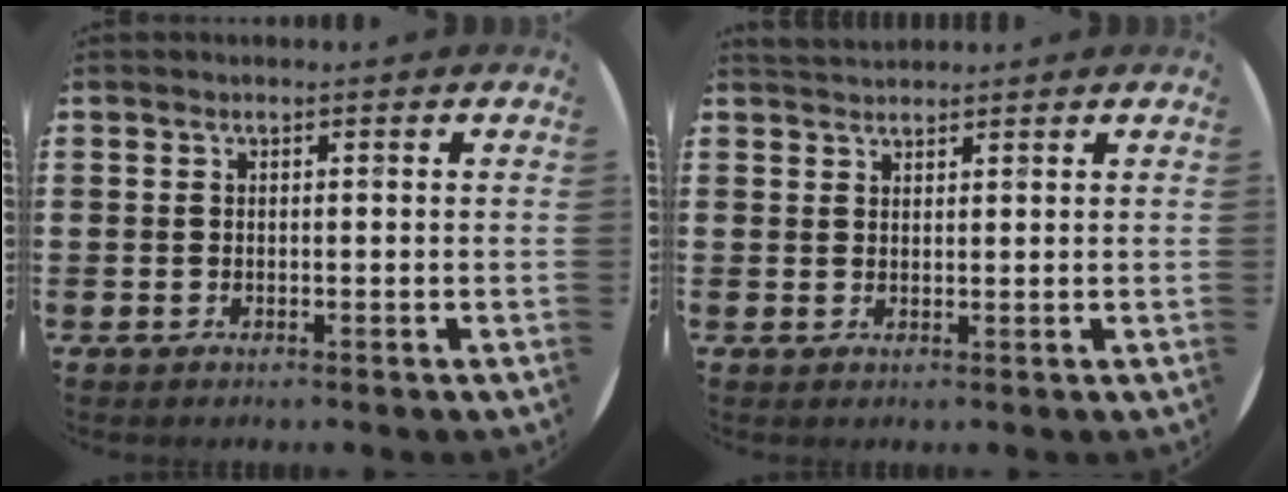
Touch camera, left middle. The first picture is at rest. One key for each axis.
{"total": 1.7, "fx": 1.7, "fy": 0.4, "fz": 0.0, "tx": -0.002, "ty": 0.004, "tz": 0.033}